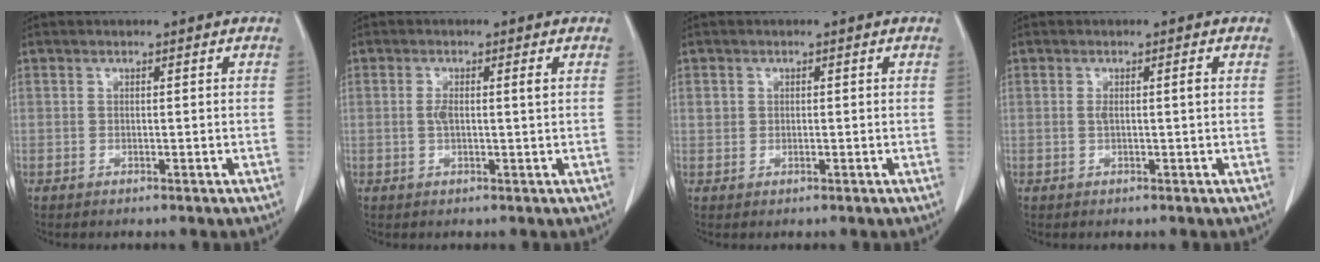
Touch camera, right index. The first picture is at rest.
{"total": 2.5, "force": [0.3, 0.3, 2.5], "torque": [-0.049, 0.005, 0.008]}
{"total": 1.2, "force": [0.3, 1.1, 0.4], "torque": [-0.005, 0.006, 0.006]}
{"total": 1.6, "force": [0.2, 0.0, 1.5], "torque": [-0.030, 0.003, 0.005]}